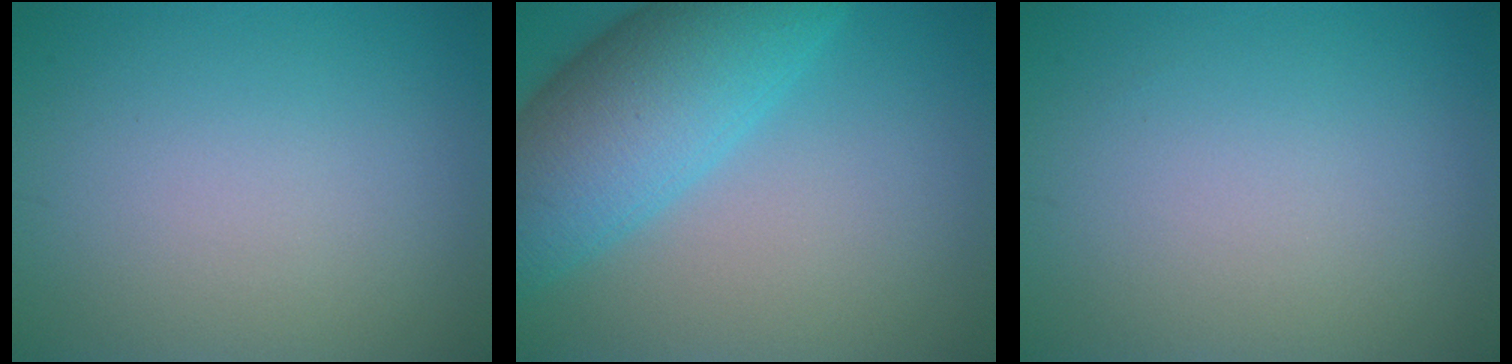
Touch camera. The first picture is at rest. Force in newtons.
{"total": 9.4, "press": 9.4, "slide": 0.3}
{"total": 0.0}